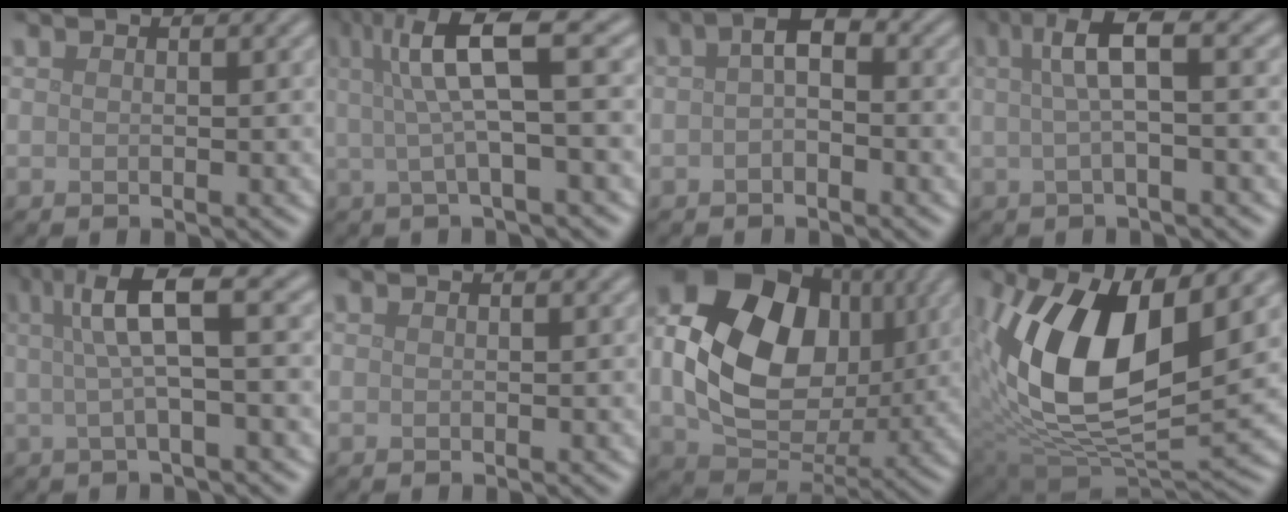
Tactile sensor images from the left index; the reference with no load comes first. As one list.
[{"total": 6.5, "force": [1.6, 1.3, 6.2], "torque": [-0.107, 0.016, 0.024]}, {"total": 2.4, "force": [-0.1, 1.2, 2.1], "torque": [-0.035, 0.007, -0.010]}, {"total": 4.1, "force": [0.7, 1.0, 4.0], "torque": [-0.068, 0.013, 0.009]}, {"total": 5.5, "force": [1.2, 1.2, 5.3], "torque": [-0.089, 0.018, 0.017]}, {"total": 0.0}, {"total": 13.0, "force": [1.7, 9.7, 8.5], "torque": [-0.162, 0.005, 0.029]}, {"total": 13.7, "force": [3.6, 6.5, 11.5], "torque": [-0.217, 0.003, 0.059]}]